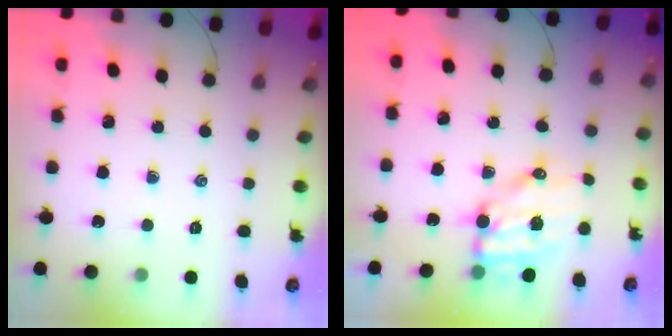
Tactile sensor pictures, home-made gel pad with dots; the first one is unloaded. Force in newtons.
{"total": 9.2, "press": 9.0, "slide": 2.1}